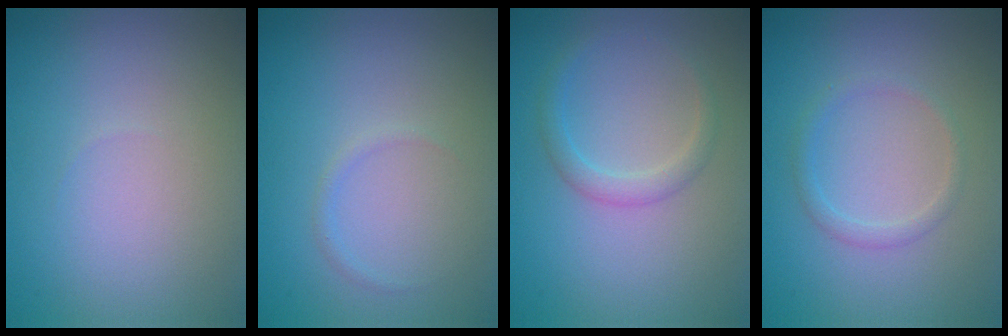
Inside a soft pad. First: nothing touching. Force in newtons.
{"total": 0.6, "press": 0.6, "slide": 0.1}
{"total": 1.7, "press": 1.7, "slide": 0.1}
{"total": 1.4, "press": 1.4, "slide": 0.1}